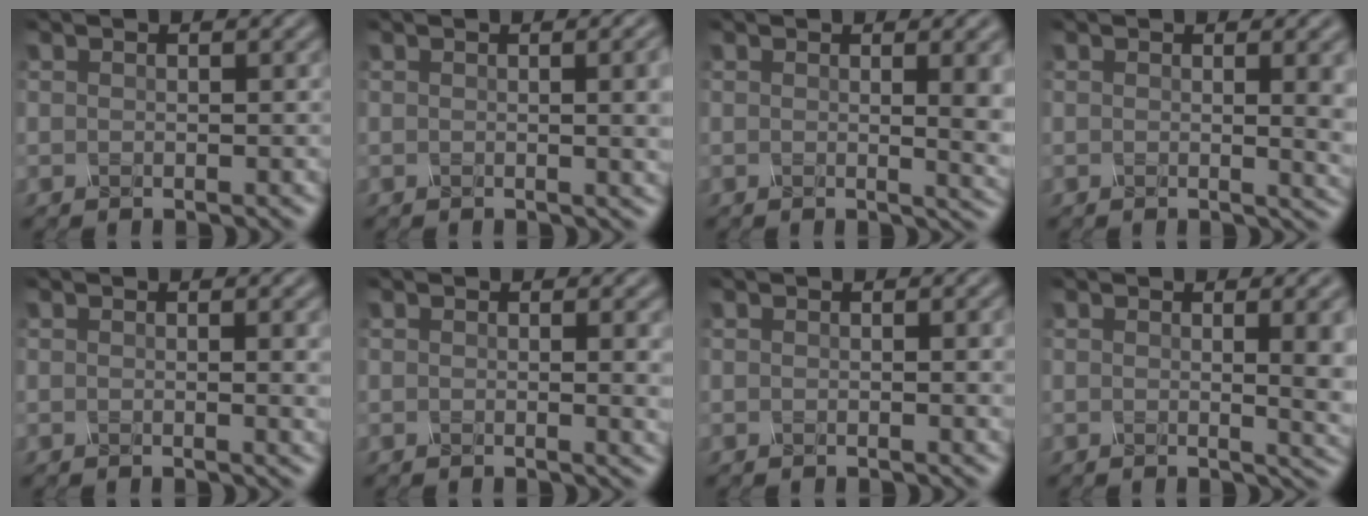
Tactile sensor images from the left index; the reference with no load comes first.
{"total": 4.9, "force": [0.3, 1.9, 4.5], "torque": [-0.030, 0.008, 0.004]}
{"total": 5.8, "force": [0.6, 2.0, 5.3], "torque": [-0.041, -0.002, 0.010]}
{"total": 4.6, "force": [0.5, 1.5, 4.3], "torque": [-0.036, -0.001, 0.007]}
{"total": 2.5, "force": [0.3, 0.8, 2.4], "torque": [-0.020, 0.000, 0.000]}
{"total": 2.6, "force": [0.3, 0.9, 2.4], "torque": [-0.020, -0.001, 0.000]}
{"total": 1.7, "force": [0.2, 0.5, 1.7], "torque": [-0.015, 0.002, -0.002]}
{"total": 6.4, "force": [0.6, 2.3, 5.9], "torque": [-0.042, -0.001, 0.010]}